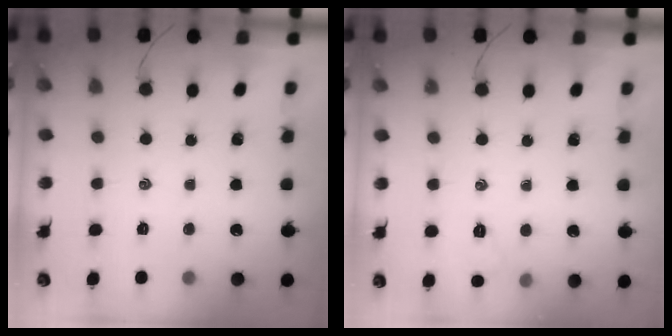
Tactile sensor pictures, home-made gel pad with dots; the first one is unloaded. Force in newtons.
{"total": 5.7, "press": 5.5, "slide": 1.6}